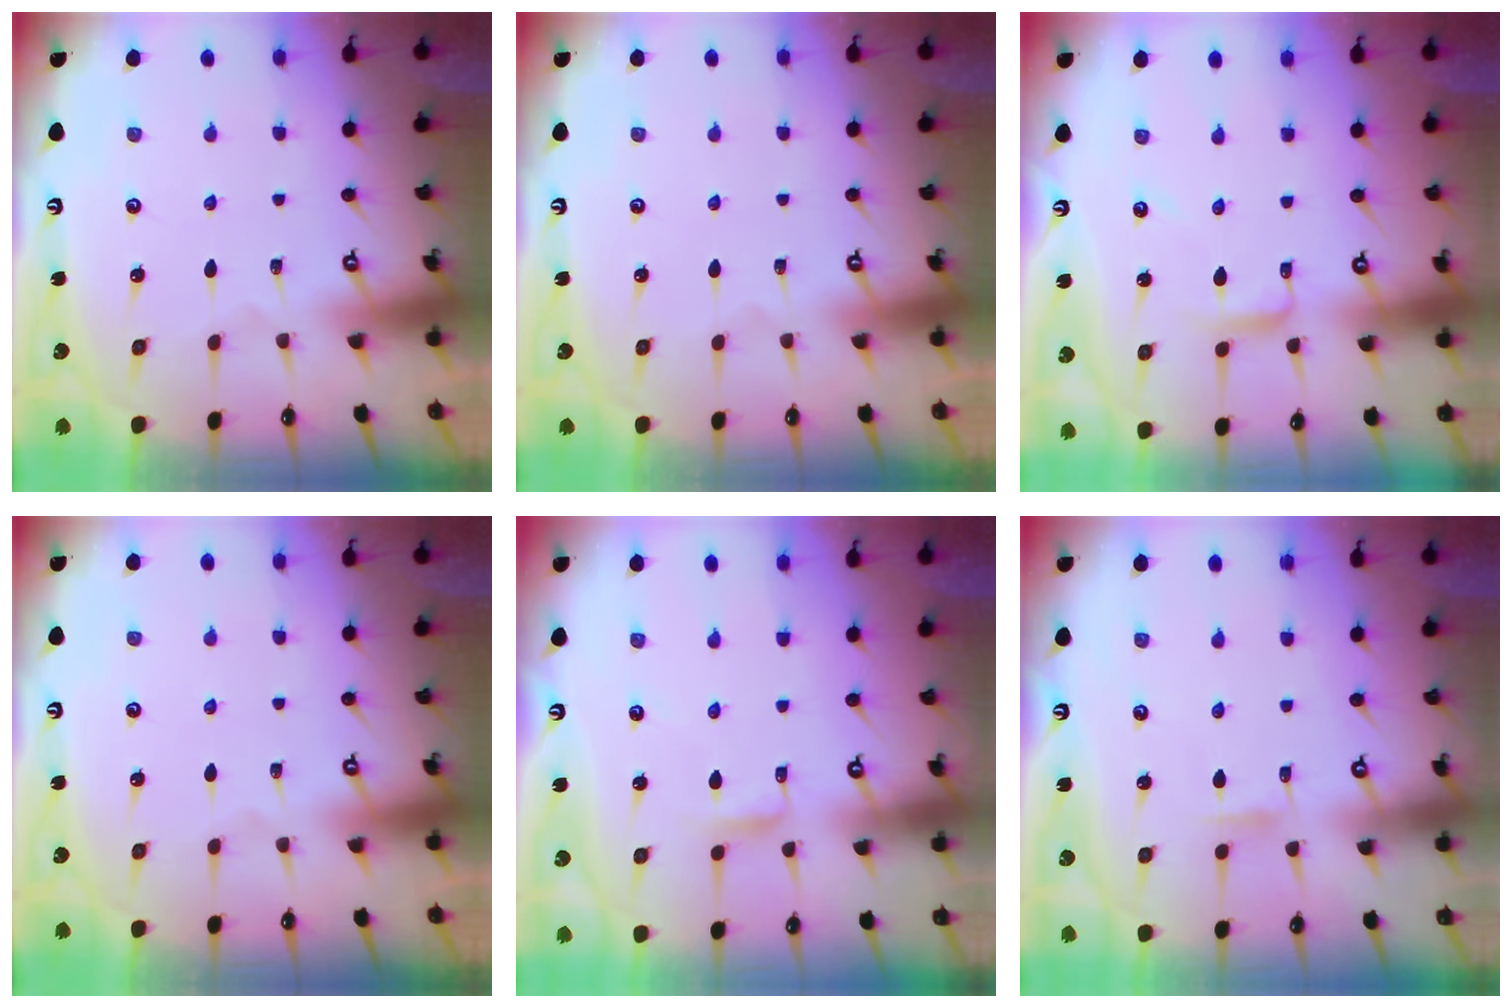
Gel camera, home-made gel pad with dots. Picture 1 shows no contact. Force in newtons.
{"total": 0.0}
{"total": 2.9, "press": 2.9, "slide": 0.2}
{"total": 0.0}
{"total": 3.0, "press": 3.0, "slide": 0.3}
{"total": 2.7, "press": 2.7, "slide": 0.3}